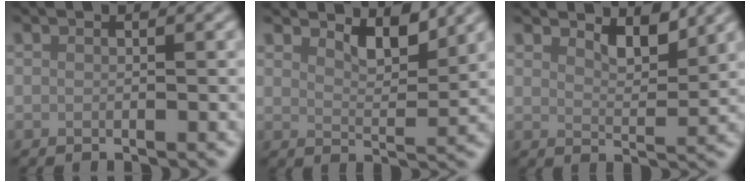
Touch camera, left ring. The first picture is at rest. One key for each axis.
{"total": 3.0, "fx": 2.3, "fy": 0.9, "fz": 1.8, "tx": -0.035, "ty": -0.009, "tz": 0.036}
{"total": 2.7, "fx": 2.1, "fy": 0.8, "fz": 1.5, "tx": -0.030, "ty": -0.009, "tz": 0.031}